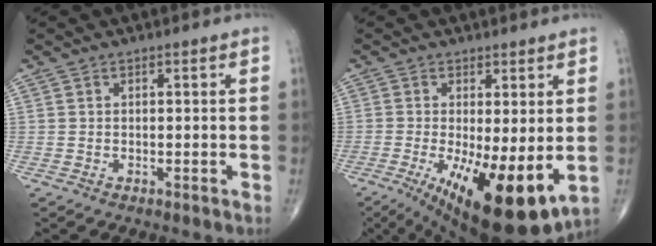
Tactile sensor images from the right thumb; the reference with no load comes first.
{"total": 15.6, "force": [-3.3, 5.1, 14.3], "torque": [-0.218, -0.027, -0.032]}